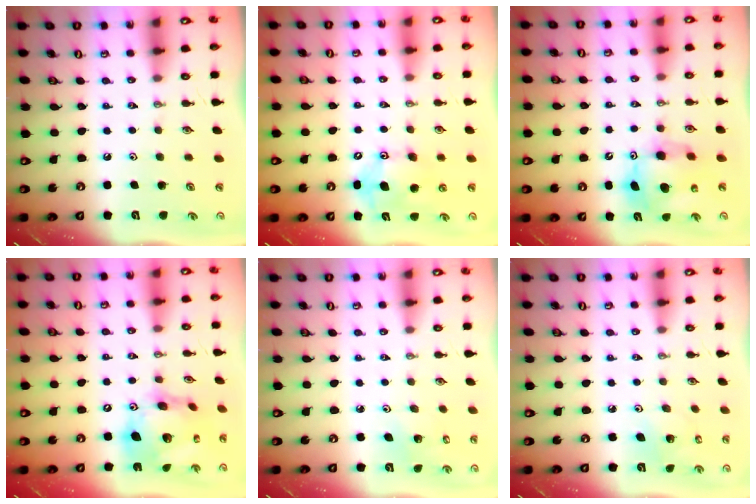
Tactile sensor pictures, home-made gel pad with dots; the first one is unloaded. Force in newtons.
{"total": 11.6, "press": 11.2, "slide": 2.9}
{"total": 11.8, "press": 11.7, "slide": 1.1}
{"total": 18.8, "press": 18.7, "slide": 2.1}
{"total": 3.7, "press": 3.7, "slide": 0.3}
{"total": 3.6, "press": 3.6, "slide": 0.3}